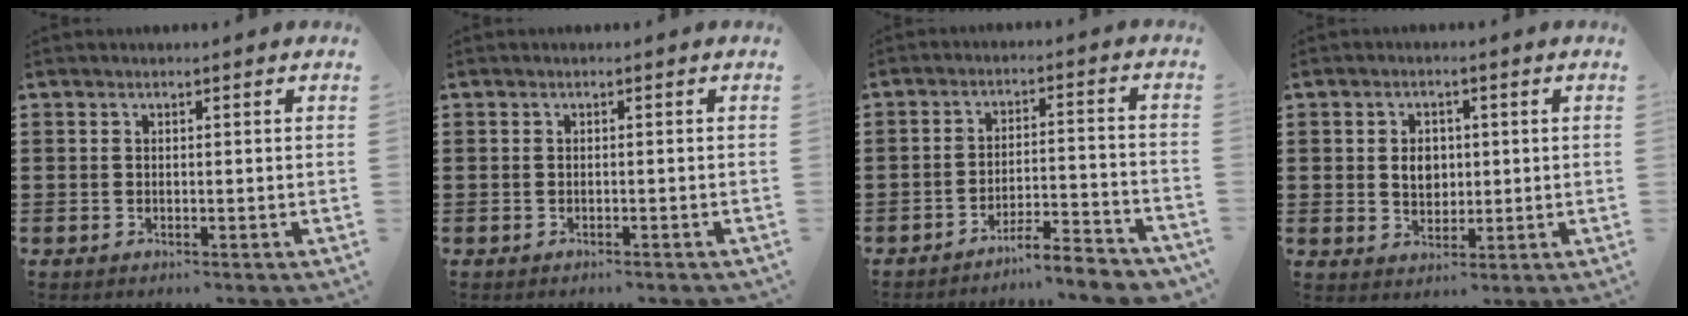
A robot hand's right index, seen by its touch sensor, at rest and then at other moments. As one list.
[{"total": 0.5, "force": [-0.5, -0.1, 0.2], "torque": [-0.004, -0.003, -0.009]}, {"total": 5.5, "force": [-5.3, -0.1, 1.6], "torque": [-0.028, -0.004, -0.104]}, {"total": 3.8, "force": [0.3, 2.9, 2.4], "torque": [-0.046, 0.008, 0.003]}]